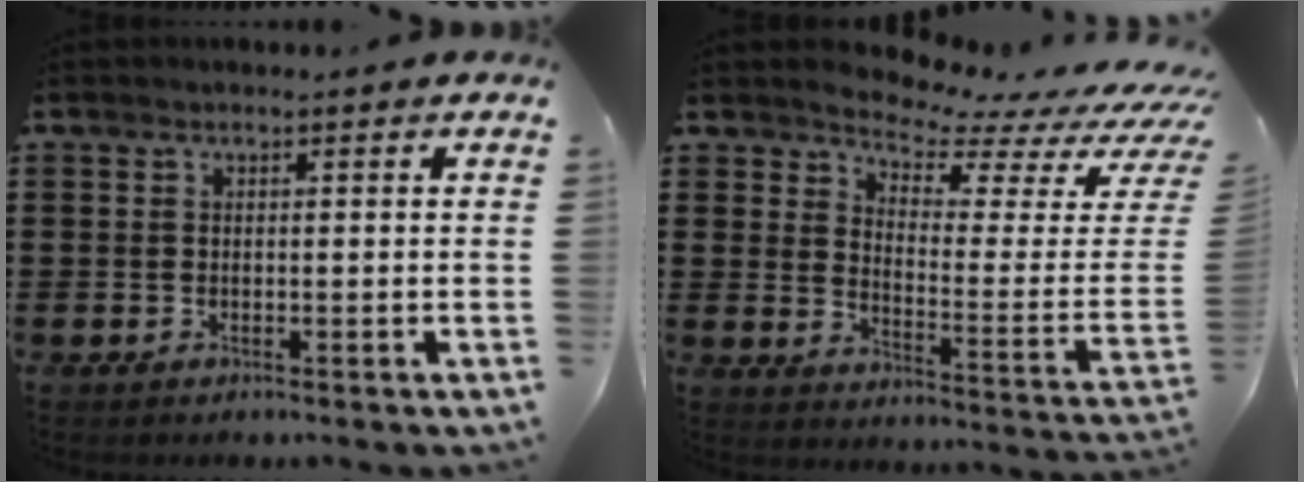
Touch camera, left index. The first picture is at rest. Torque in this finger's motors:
{"motor_torque": [2.14, 0.00, 0.10, -0.03]}